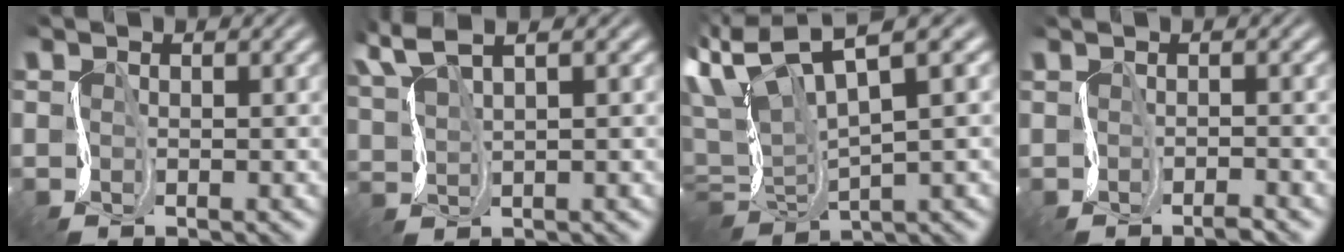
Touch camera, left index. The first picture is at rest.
{"total": 4.2, "force": [2.9, 0.9, 3.0], "torque": [-0.087, 0.018, 0.055]}
{"total": 8.5, "force": [2.2, 2.5, 7.8], "torque": [-0.168, 0.010, 0.038]}
{"total": 1.2, "force": [-0.7, -0.3, 0.9], "torque": [-0.022, -0.006, -0.013]}